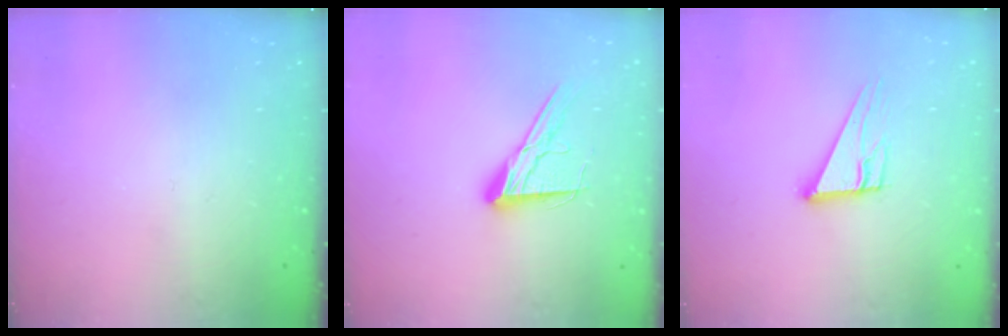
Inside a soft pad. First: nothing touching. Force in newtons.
{"total": 12.3, "press": 12.3, "slide": 1.0}
{"total": 10.0, "press": 10.0, "slide": 0.5}